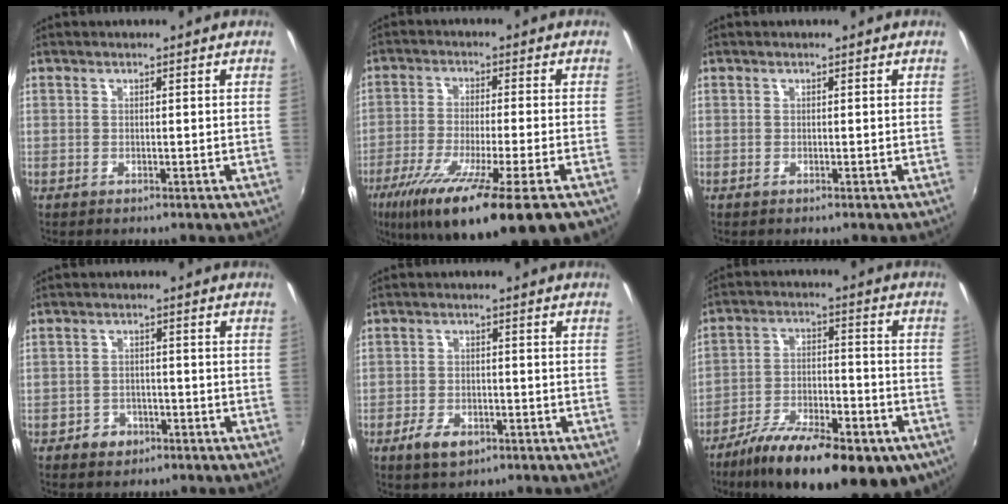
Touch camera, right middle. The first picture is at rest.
{"total": 19.0, "force": [-11.2, 2.2, 15.2], "torque": [-0.271, -0.067, -0.186]}
{"total": 0.0}
{"total": 3.9, "force": [-2.4, 2.9, 0.7], "torque": [-0.028, 0.005, -0.037]}
{"total": 4.4, "force": [-2.7, 2.5, 2.5], "torque": [-0.062, -0.005, -0.046]}
{"total": 23.2, "force": [-15.4, 8.2, 15.2], "torque": [-0.262, -0.045, -0.226]}